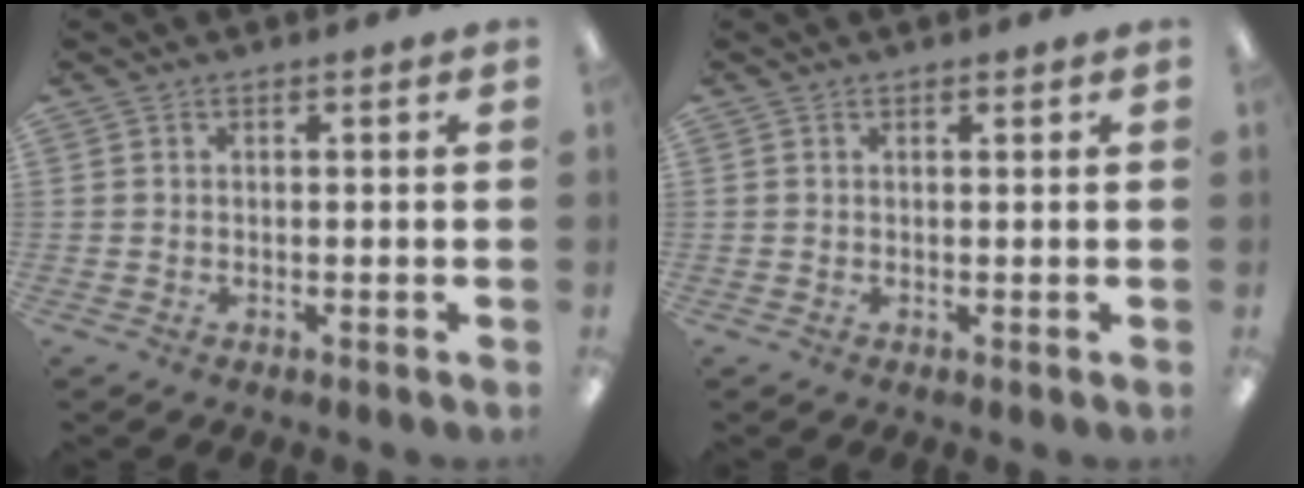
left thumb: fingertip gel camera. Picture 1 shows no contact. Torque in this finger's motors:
{"motor_torque": [0.06, -0.17, -0.40, 0.20, 0.00]}